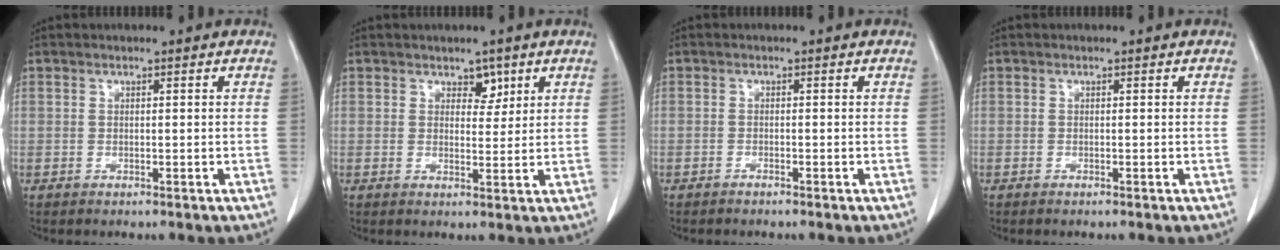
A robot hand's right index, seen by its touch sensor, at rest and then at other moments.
{"total": 2.6, "force": [1.6, 1.6, 1.3], "torque": [-0.012, -0.002, 0.026]}
{"total": 0.7, "force": [-0.6, 0.0, 0.2], "torque": [-0.010, -0.001, -0.011]}
{"total": 0.6, "force": [-0.5, 0.0, 0.3], "torque": [-0.008, -0.003, -0.008]}